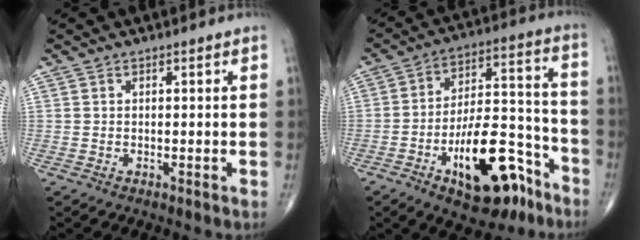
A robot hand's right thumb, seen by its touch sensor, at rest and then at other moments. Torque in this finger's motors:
{"motor_torque": [2.38, 2.39, 1.26, -1.45, 0.47]}